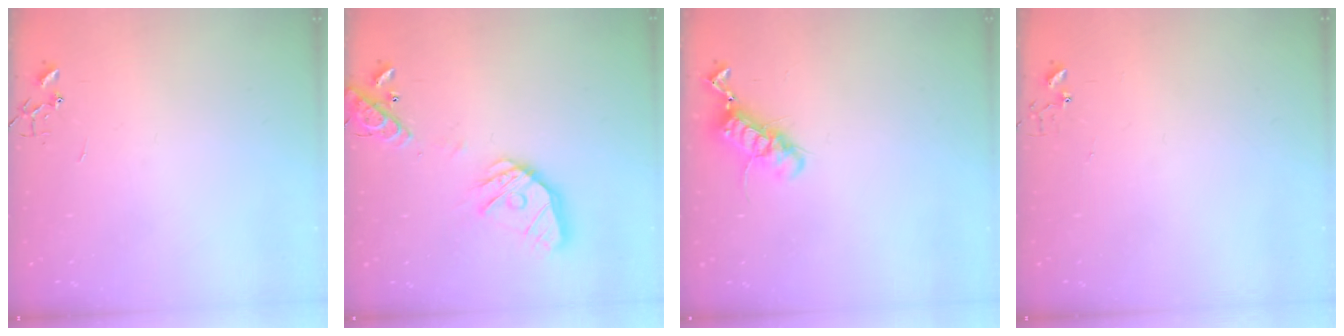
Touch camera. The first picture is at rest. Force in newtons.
{"total": 17.6, "press": 17.3, "slide": 2.8}
{"total": 12.0, "press": 12.0, "slide": 1.3}
{"total": 5.0, "press": 5.0, "slide": 0.3}